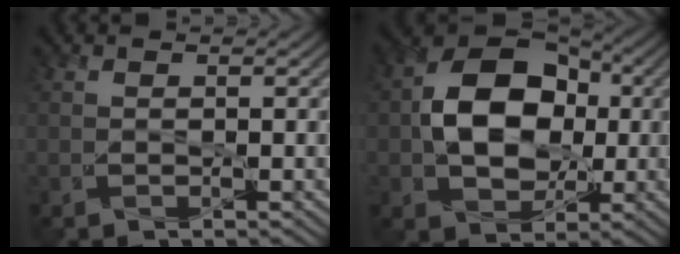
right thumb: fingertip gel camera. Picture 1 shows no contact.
{"total": 11.1, "force": [0.2, 8.3, 7.5], "torque": [-0.133, 0.011, -0.004]}